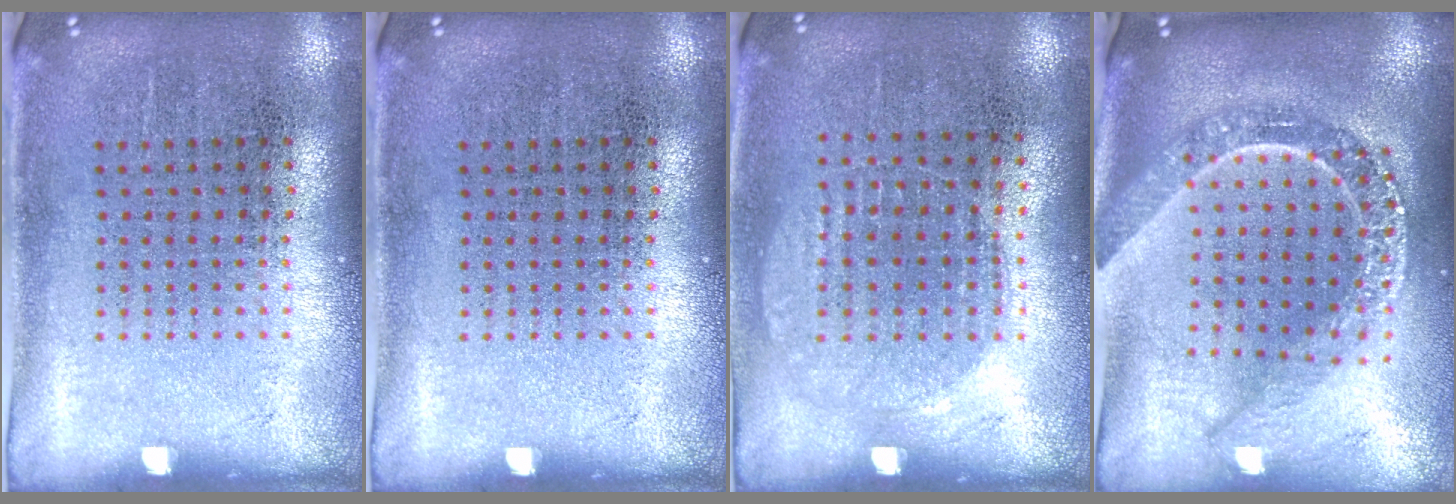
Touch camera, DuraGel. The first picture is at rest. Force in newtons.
{"total": 0.0}
{"total": 0.9, "press": 0.9, "slide": 0.3}
{"total": 2.4, "press": 2.0, "slide": 1.3}